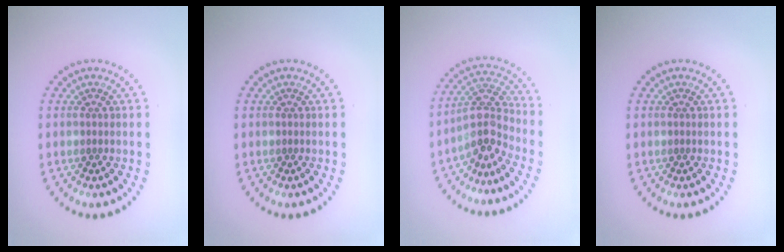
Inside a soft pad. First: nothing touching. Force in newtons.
{"total": 0.0}
{"total": 3.7, "press": 2.7, "slide": 2.5}
{"total": 0.0}